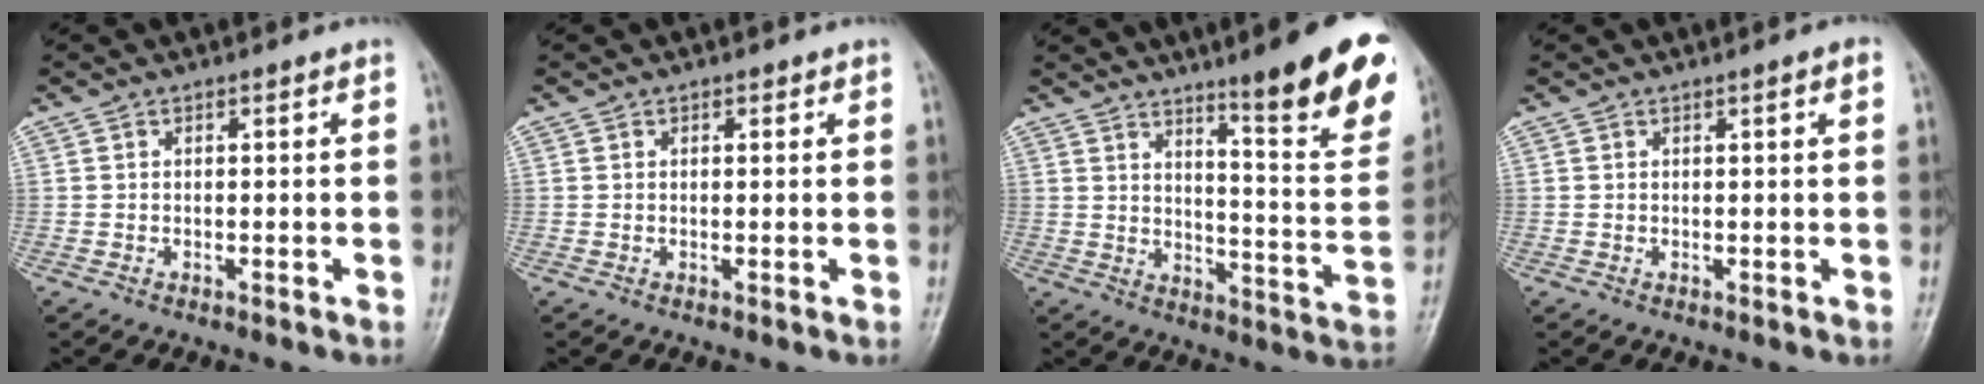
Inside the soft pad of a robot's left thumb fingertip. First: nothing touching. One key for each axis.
{"total": 0.8, "fx": 0.5, "fy": 0.5, "fz": 0.4, "tx": 0.000, "ty": -0.001, "tz": 0.003}
{"total": 18.8, "fx": 12.1, "fy": 2.9, "fz": 14.1, "tx": -0.146, "ty": -0.079, "tz": 0.170}
{"total": 1.3, "fx": 0.6, "fy": 0.1, "fz": 1.2, "tx": -0.020, "ty": 0.000, "tz": 0.007}